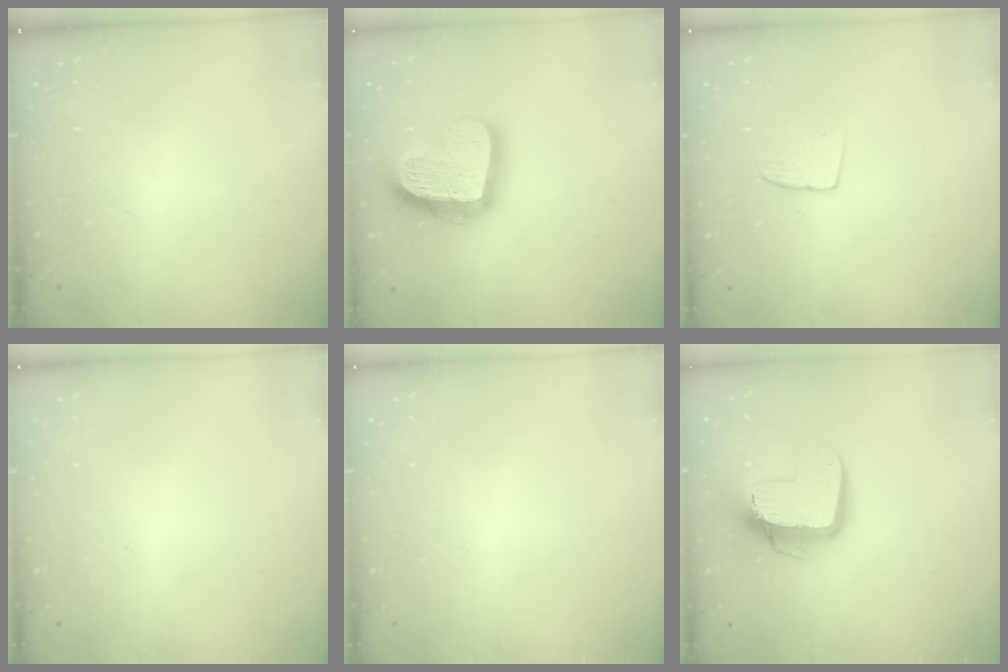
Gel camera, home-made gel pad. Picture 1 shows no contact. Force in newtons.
{"total": 20.8, "press": 20.7, "slide": 1.9}
{"total": 4.9, "press": 4.9, "slide": 0.4}
{"total": 0.0}
{"total": 0.0}
{"total": 12.1, "press": 12.0, "slide": 1.2}